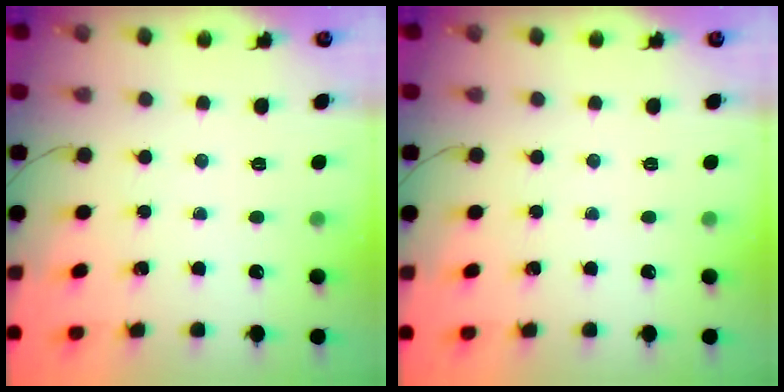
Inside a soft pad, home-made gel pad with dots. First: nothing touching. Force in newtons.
{"total": 0.0}